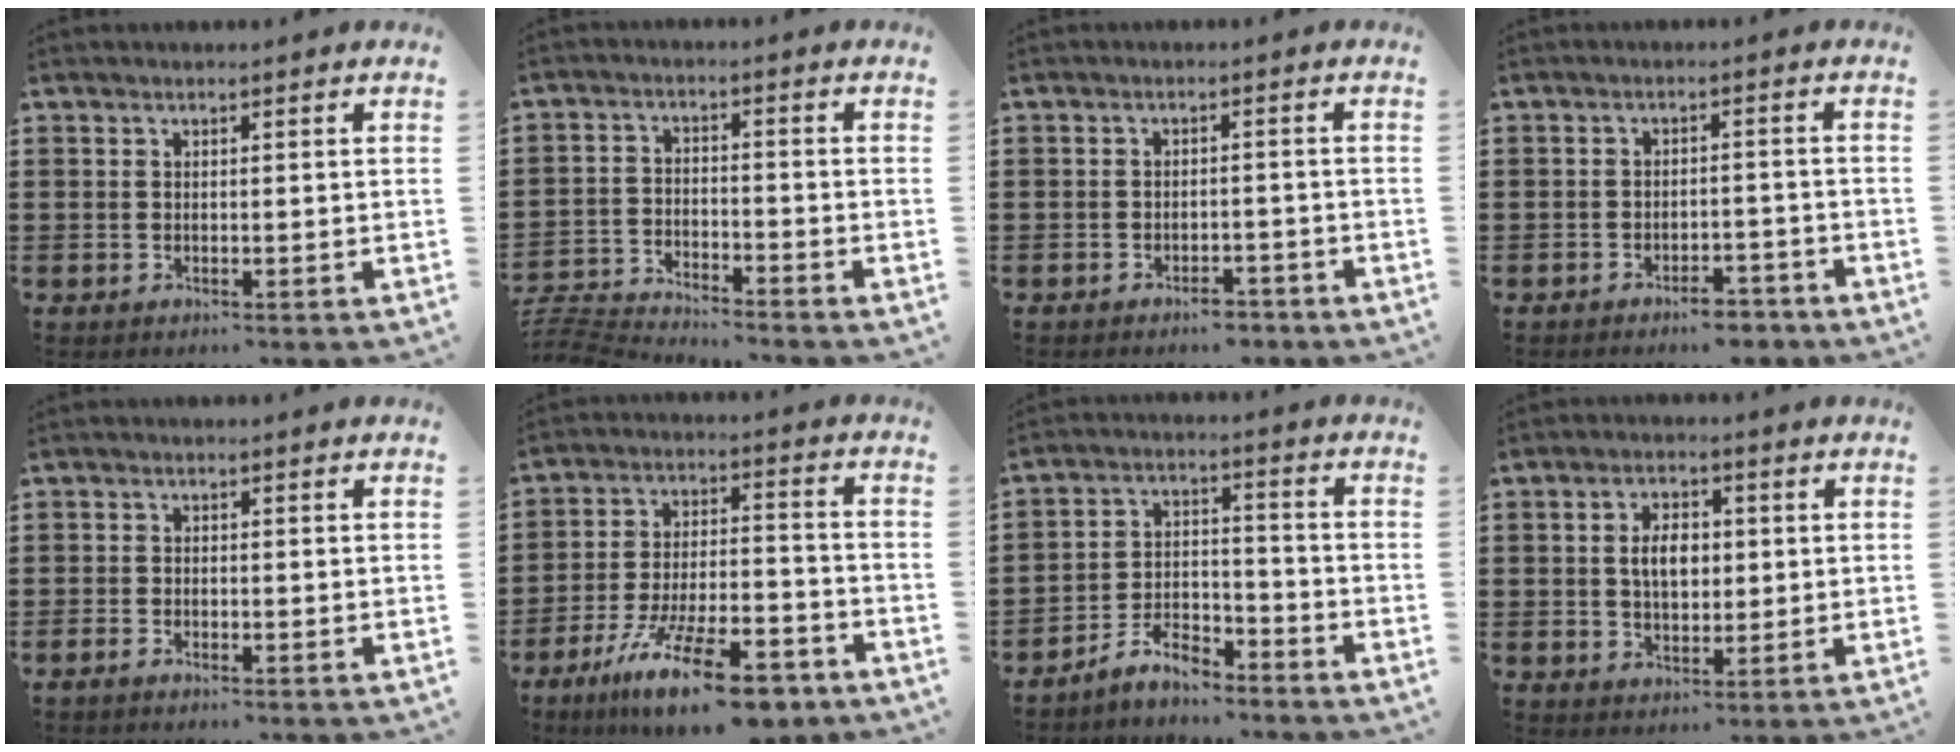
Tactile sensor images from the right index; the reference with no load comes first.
{"total": 4.4, "force": [-4.4, 0.1, 0.2], "torque": [-0.030, -0.006, -0.098]}
{"total": 2.9, "force": [-2.7, 0.7, 0.7], "torque": [-0.016, 0.004, -0.055]}
{"total": 4.0, "force": [-3.7, 0.8, 1.3], "torque": [-0.021, 0.007, -0.073]}
{"total": 0.9, "force": [-0.8, 0.2, 0.2], "torque": [-0.007, -0.001, -0.016]}
{"total": 14.5, "force": [-10.2, 3.3, 9.8], "torque": [-0.174, 0.036, -0.181]}
{"total": 5.8, "force": [-5.4, 1.3, 1.6], "torque": [-0.034, 0.011, -0.106]}
{"total": 4.8, "force": [0.4, 2.9, 3.8], "torque": [-0.064, 0.005, 0.001]}